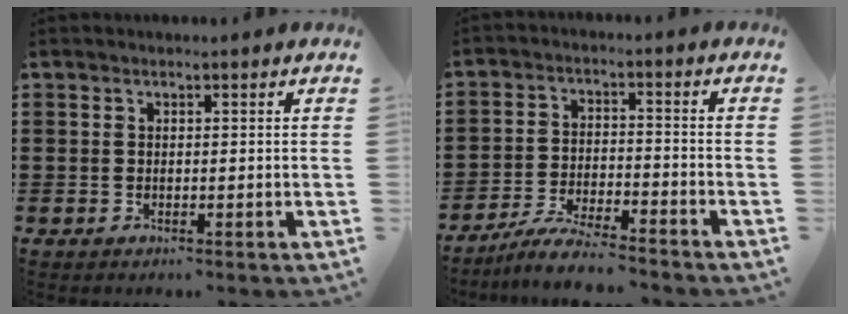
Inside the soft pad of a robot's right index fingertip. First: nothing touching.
{"total": 5.8, "force": [-5.5, 0.0, 1.9], "torque": [-0.046, -0.007, -0.108]}